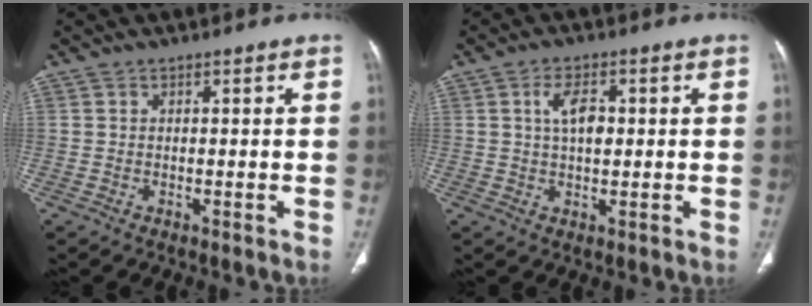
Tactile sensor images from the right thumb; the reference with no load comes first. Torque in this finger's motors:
{"motor_torque": [1.82, 3.19, 0.35, -0.21, 0.12]}